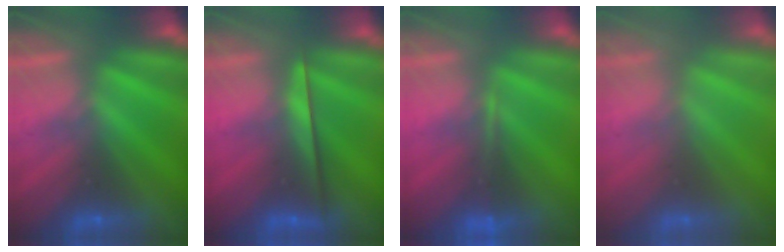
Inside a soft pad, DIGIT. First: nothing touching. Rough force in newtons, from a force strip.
{"total": 2.5}
{"total": 1.3}
{"total": 2.4}